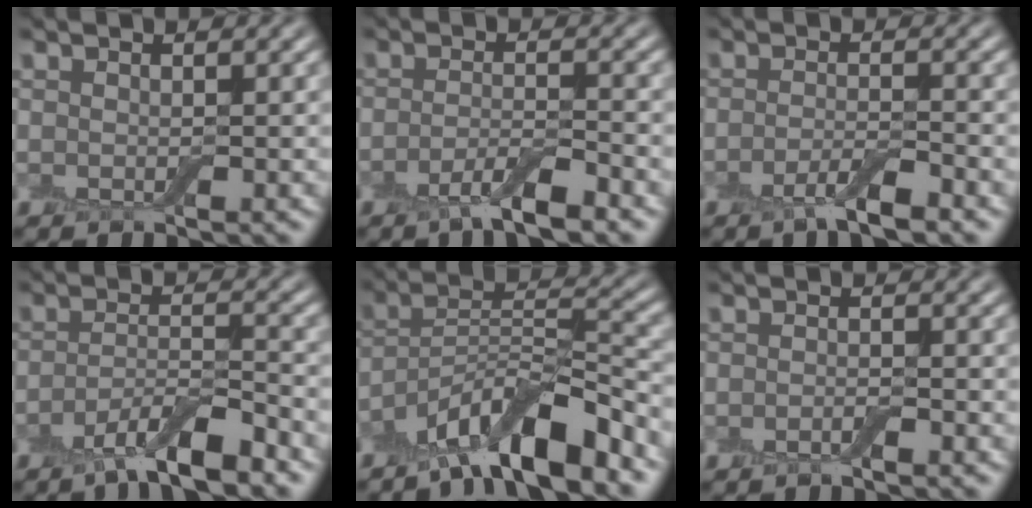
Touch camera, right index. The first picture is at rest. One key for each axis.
{"total": 3.5, "fx": -2.2, "fy": 0.6, "fz": 2.6, "tx": -0.047, "ty": 0.002, "tz": -0.050}
{"total": 2.9, "fx": -1.8, "fy": 0.5, "fz": 2.3, "tx": -0.042, "ty": 0.000, "tz": -0.040}
{"total": 5.4, "fx": -3.7, "fy": 1.2, "fz": 3.8, "tx": -0.063, "ty": -0.003, "tz": -0.071}
{"total": 8.8, "fx": -6.4, "fy": 2.0, "fz": 5.7, "tx": -0.094, "ty": 0.009, "tz": -0.118}
{"total": 1.0, "fx": -0.6, "fy": 0.2, "fz": 0.7, "tx": -0.014, "ty": -0.001, "tz": -0.011}